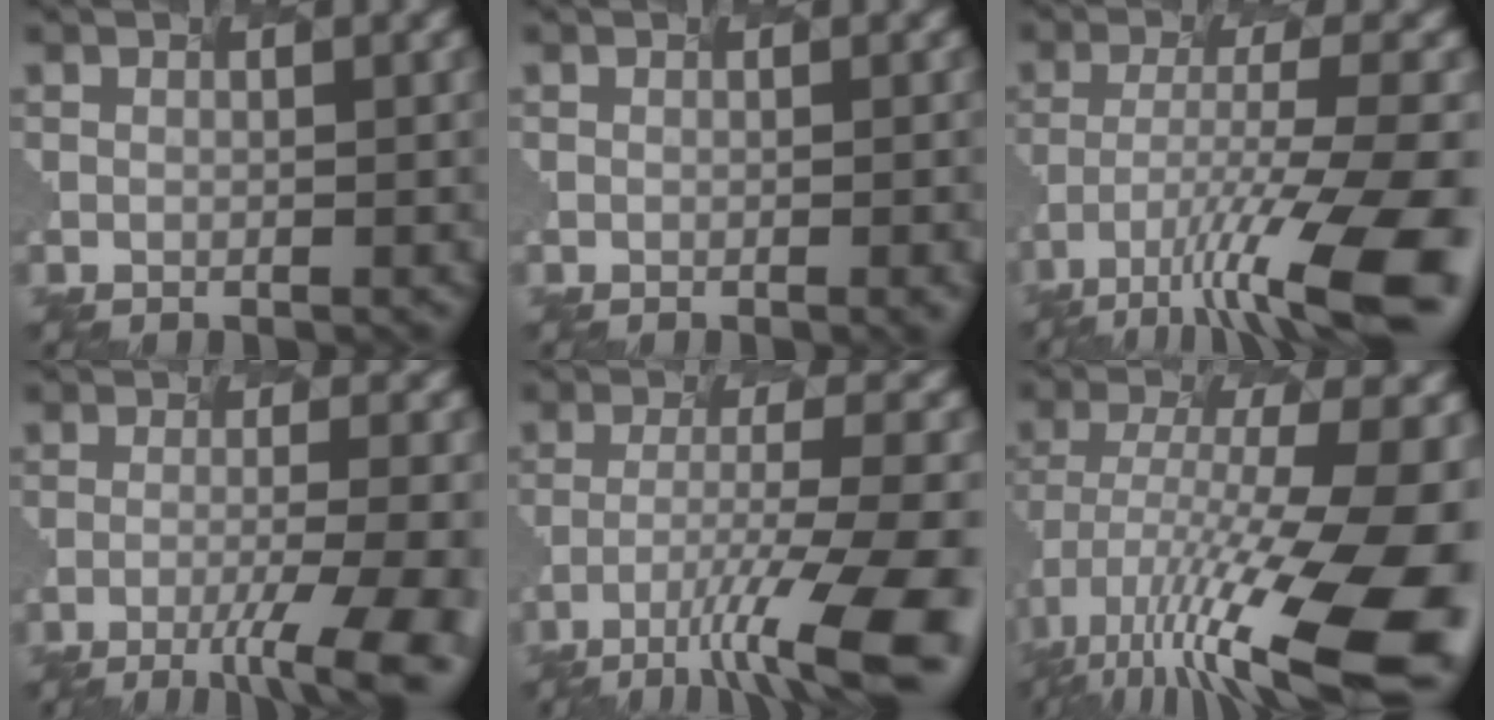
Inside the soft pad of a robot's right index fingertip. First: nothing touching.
{"total": 1.4, "force": [-0.5, 0.4, 1.2], "torque": [-0.008, 0.009, 0.002]}
{"total": 11.5, "force": [-8.3, 1.2, 7.9], "torque": [-0.164, -0.008, -0.112]}
{"total": 7.1, "force": [-4.2, 1.0, 5.6], "torque": [-0.098, -0.007, -0.036]}
{"total": 10.4, "force": [-7.2, 0.8, 7.4], "torque": [-0.143, -0.007, -0.094]}
{"total": 14.7, "force": [-7.2, 3.8, 12.3], "torque": [-0.243, -0.012, -0.094]}